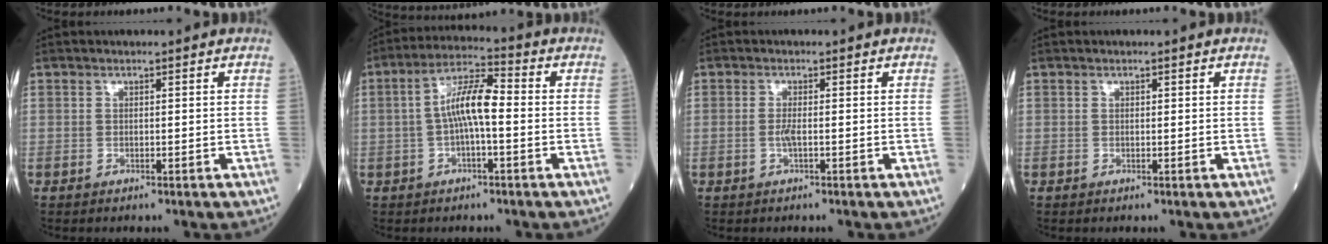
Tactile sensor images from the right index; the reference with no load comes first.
{"total": 7.7, "force": [-0.3, 1.7, 7.5], "torque": [-0.144, 0.023, -0.011]}
{"total": 1.3, "force": [-0.3, 0.1, 1.2], "torque": [-0.029, -0.001, -0.007]}
{"total": 0.0}